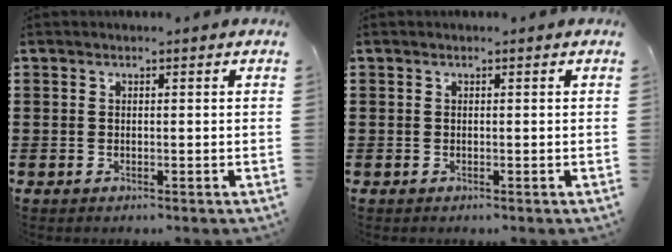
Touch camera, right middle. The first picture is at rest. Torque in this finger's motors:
{"motor_torque": [-0.02, -0.43, -0.02, -0.01]}